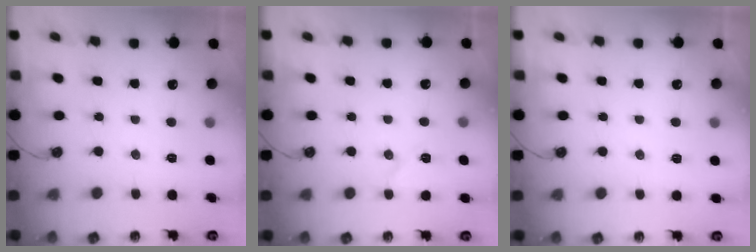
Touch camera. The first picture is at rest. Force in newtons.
{"total": 6.2, "press": 6.1, "slide": 1.3}
{"total": 4.1, "press": 4.1, "slide": 0.2}